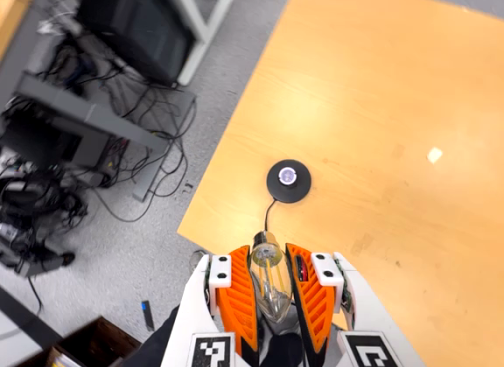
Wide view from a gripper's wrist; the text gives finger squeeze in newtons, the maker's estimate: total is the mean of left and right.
{"total": 23.0, "left": 24.1, "right": 21.8}